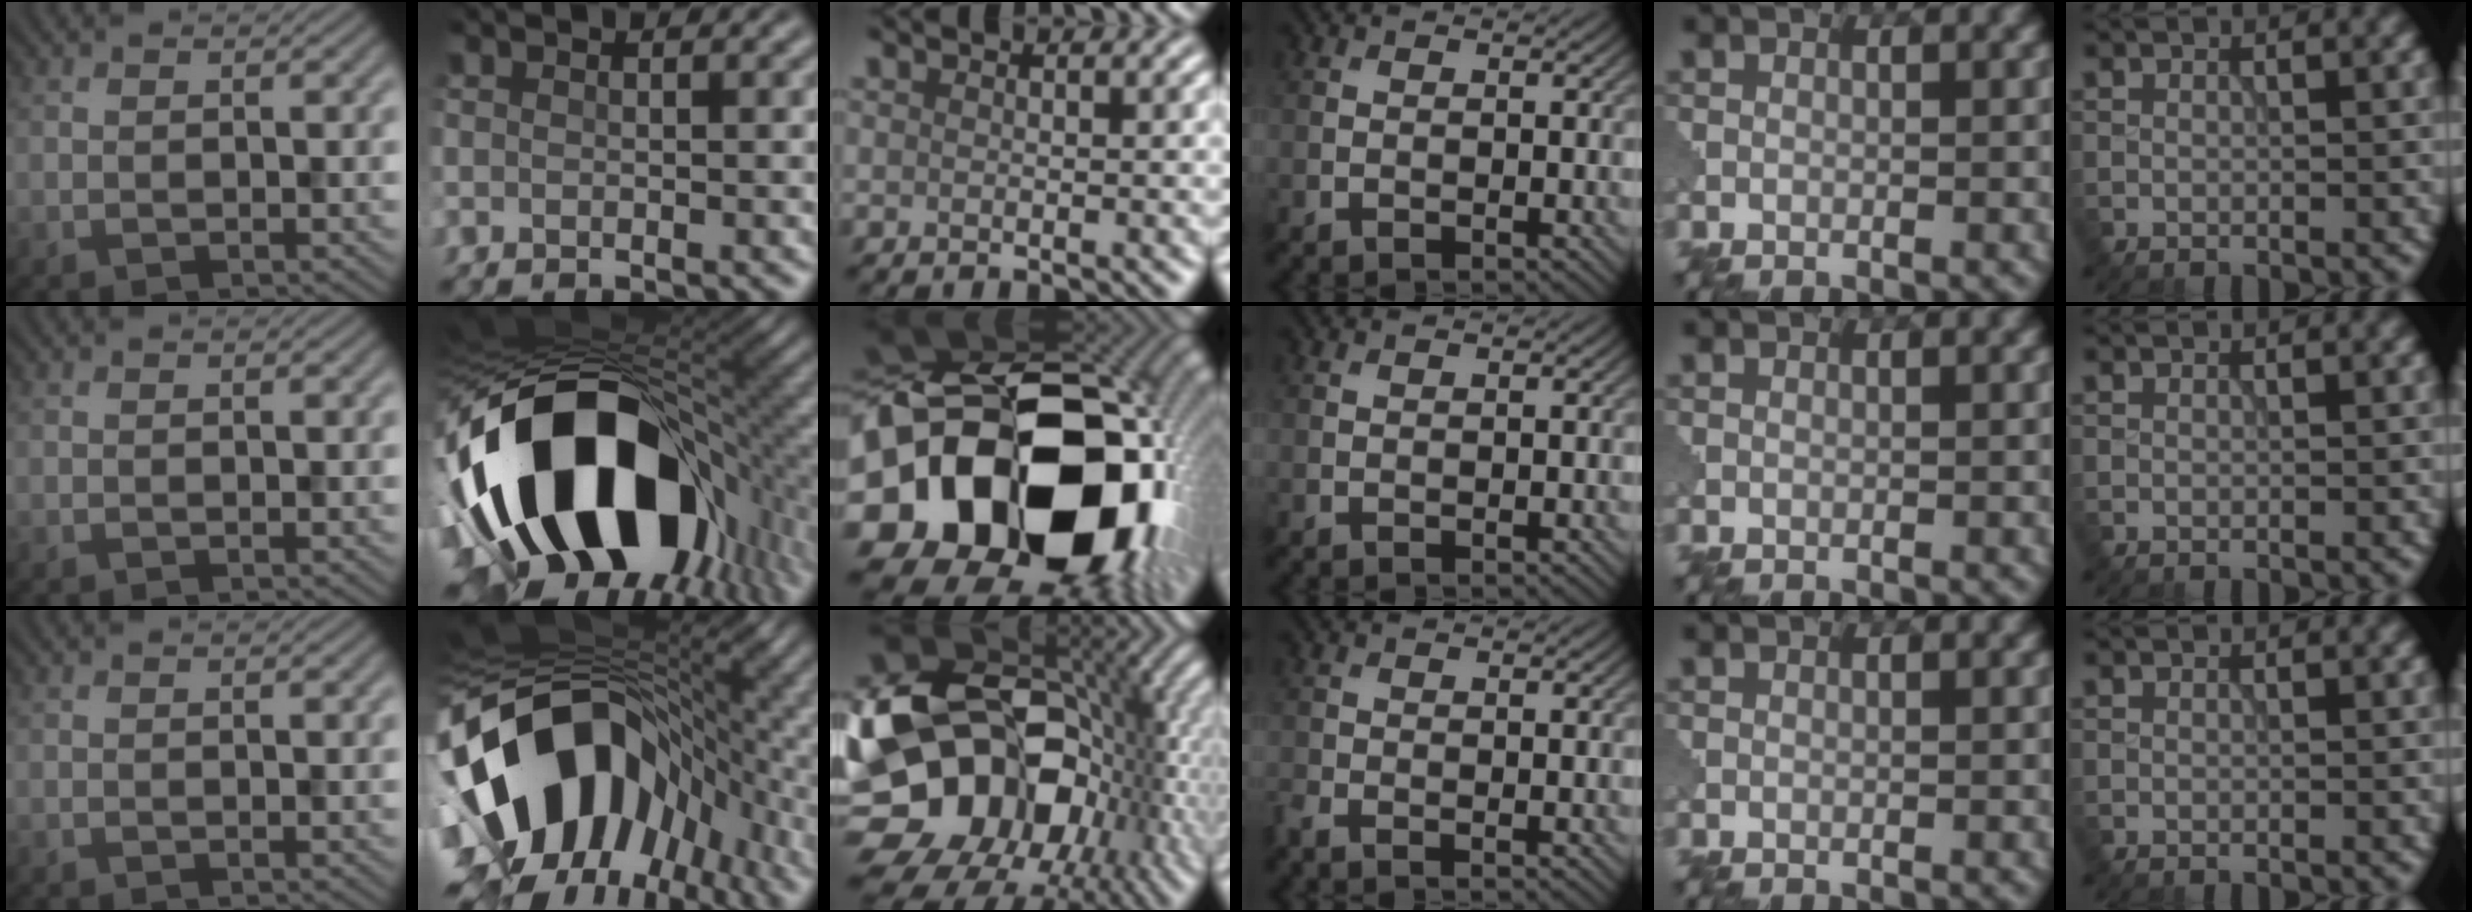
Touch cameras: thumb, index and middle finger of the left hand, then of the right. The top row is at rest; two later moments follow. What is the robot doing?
{"motion": "assemble", "object": "puzzle pieces"}